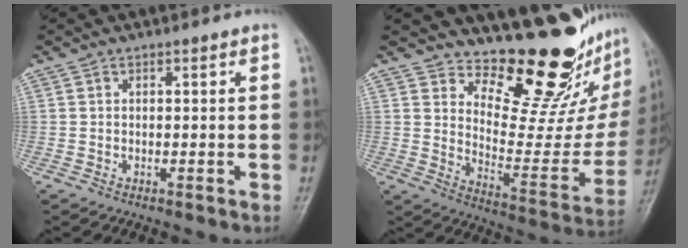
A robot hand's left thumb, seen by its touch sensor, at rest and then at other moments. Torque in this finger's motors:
{"motor_torque": [0.49, 0.07, -0.36, -0.39, 0.10]}